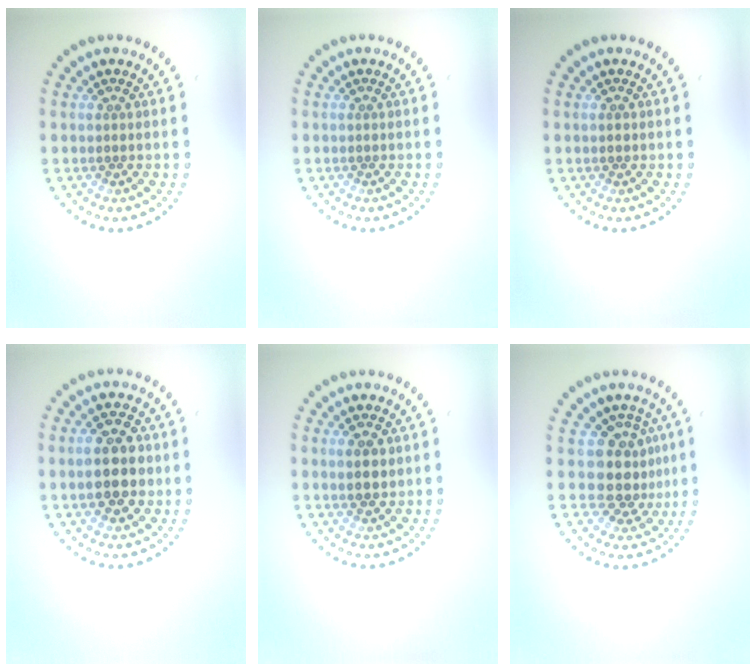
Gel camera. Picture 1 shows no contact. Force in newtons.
{"total": 0.0}
{"total": 0.7, "press": 0.7, "slide": 0.1}
{"total": 5.5, "press": 5.5, "slide": 0.3}
{"total": 2.3, "press": 2.2, "slide": 0.6}
{"total": 3.8, "press": 3.0, "slide": 2.3}